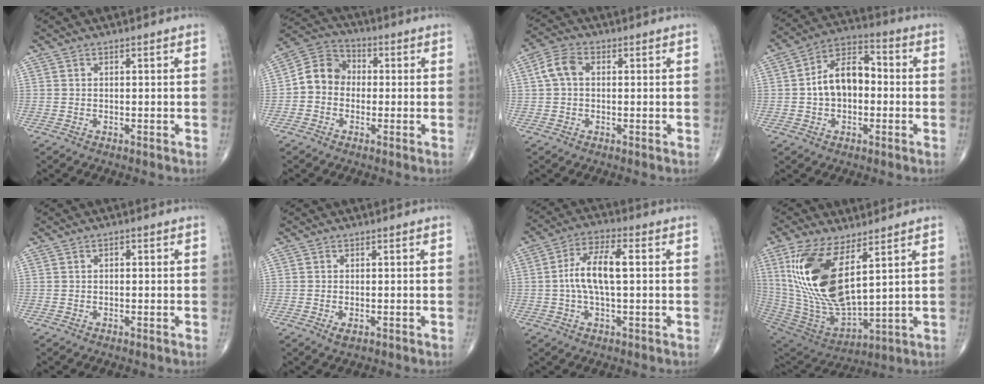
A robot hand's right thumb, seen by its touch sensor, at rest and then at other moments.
{"total": 7.9, "force": [-0.9, 6.8, 4.0], "torque": [-0.053, 0.034, -0.033]}
{"total": 4.9, "force": [0.6, 3.2, 3.6], "torque": [-0.075, 0.017, 0.007]}
{"total": 11.3, "force": [-0.4, 7.3, 8.6], "torque": [-0.129, 0.036, -0.019]}
{"total": 1.0, "force": [0.2, 0.6, 0.8], "torque": [-0.011, 0.003, 0.001]}
{"total": 1.5, "force": [-0.6, 0.7, 1.2], "torque": [-0.024, -0.003, -0.008]}
{"total": 9.5, "force": [0.5, 3.6, 8.8], "torque": [-0.182, 0.021, 0.003]}
{"total": 20.5, "force": [7.3, 8.3, 17.3], "torque": [-0.354, -0.039, 0.156]}